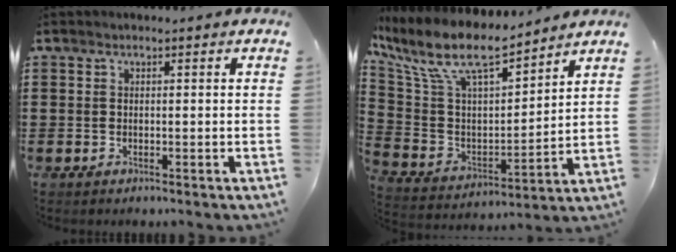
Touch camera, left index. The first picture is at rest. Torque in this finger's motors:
{"motor_torque": [0.50, -0.44, 1.05, 0.21]}